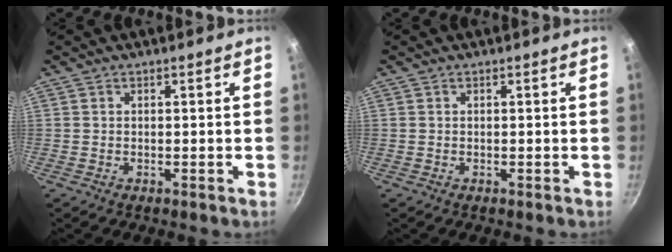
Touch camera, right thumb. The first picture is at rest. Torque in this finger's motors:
{"motor_torque": [0.00, 0.00, 0.02, 0.00, 0.03]}